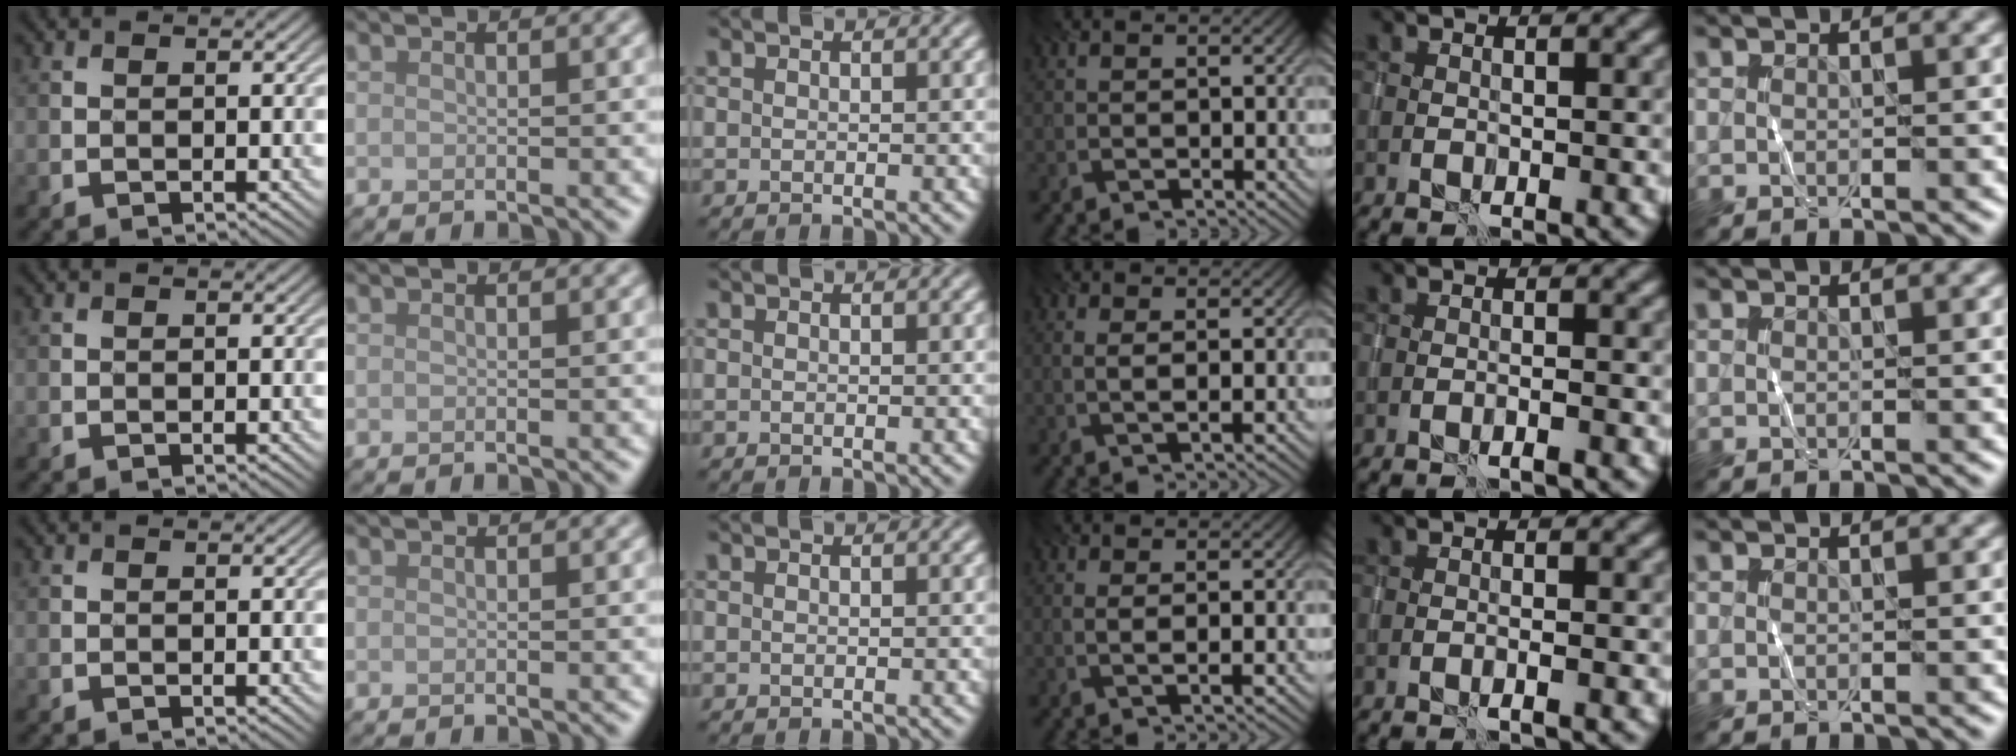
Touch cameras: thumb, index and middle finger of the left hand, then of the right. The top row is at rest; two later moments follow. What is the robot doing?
{"motion": "wrap", "object": "sponge"}